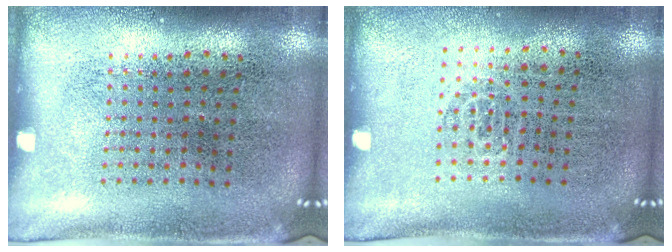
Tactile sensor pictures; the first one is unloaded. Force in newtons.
{"total": 0.6, "press": 0.4, "slide": 0.5}